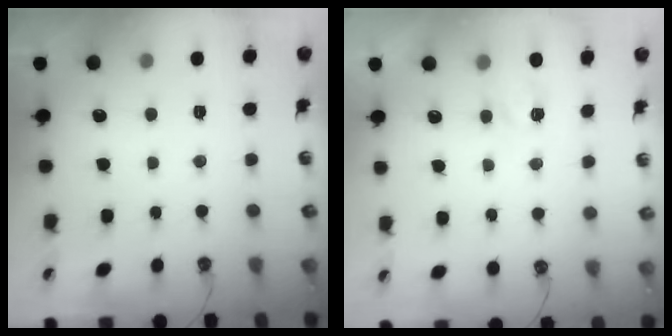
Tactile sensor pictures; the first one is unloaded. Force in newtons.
{"total": 5.3, "press": 5.2, "slide": 0.5}